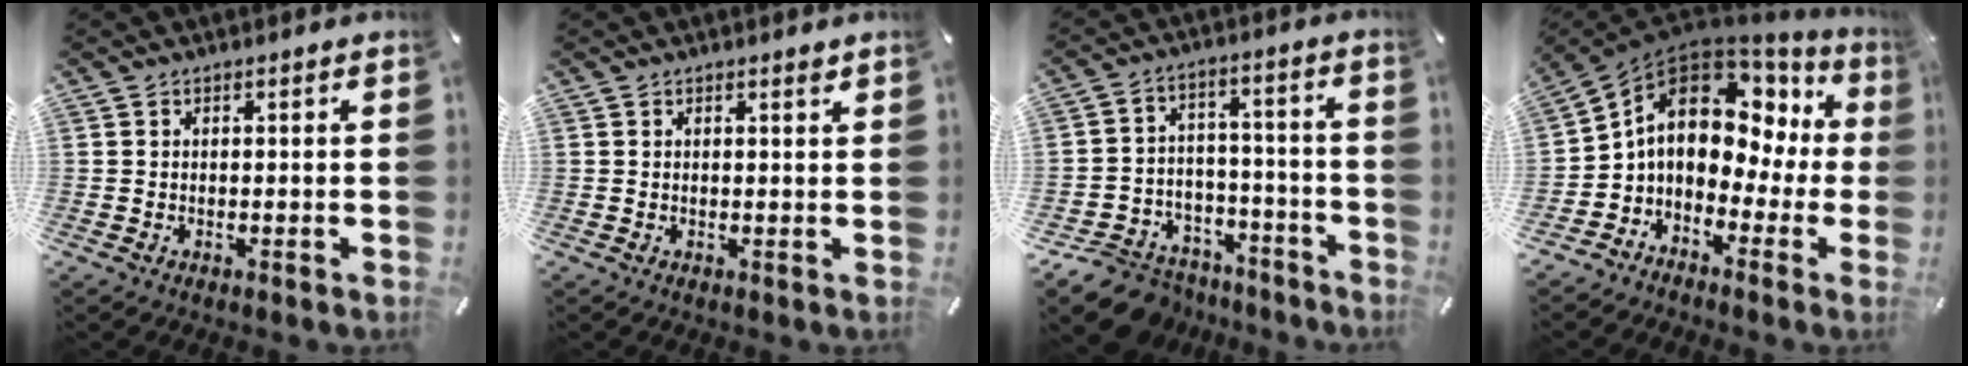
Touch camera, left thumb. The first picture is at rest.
{"total": 0.8, "force": [0.6, 0.1, 0.6], "torque": [-0.011, -0.001, 0.011]}
{"total": 10.6, "force": [-7.7, 6.8, 2.4], "torque": [-0.036, 0.051, -0.132]}
{"total": 12.2, "force": [1.7, 9.1, 7.9], "torque": [-0.137, -0.005, 0.025]}